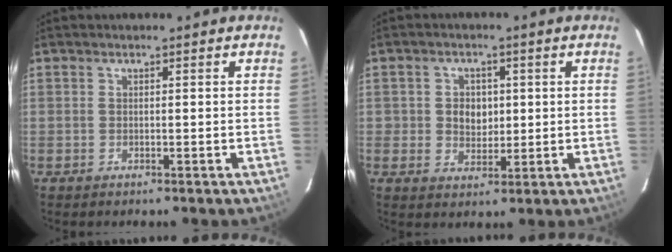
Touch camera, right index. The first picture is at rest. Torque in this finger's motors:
{"motor_torque": [0.01, -0.01, 0.04, 0.03]}